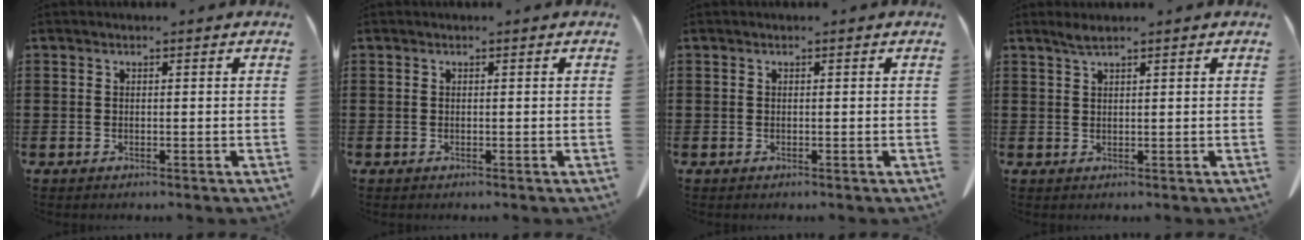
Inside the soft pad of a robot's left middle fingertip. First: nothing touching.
{"total": 0.0}
{"total": 0.0}
{"total": 1.7, "force": [1.2, 0.1, 1.1], "torque": [-0.024, 0.000, 0.022]}